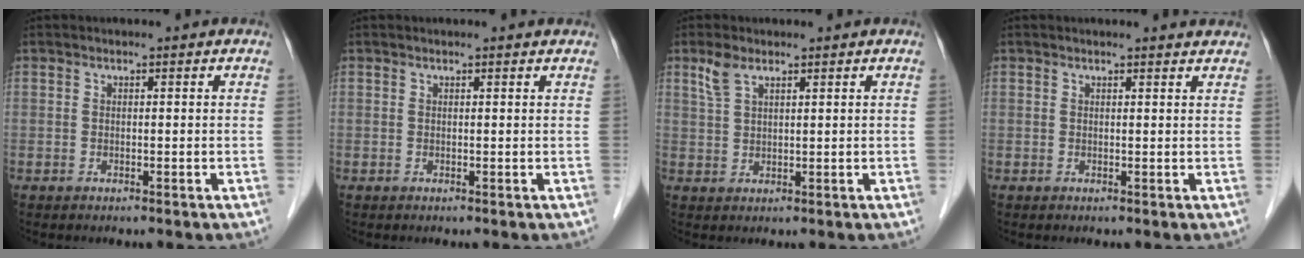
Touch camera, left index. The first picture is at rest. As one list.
[{"total": 1.5, "force": [1.5, 0.1, 0.3], "torque": [-0.012, 0.007, 0.012]}, {"total": 2.9, "force": [2.0, 1.0, 1.8], "torque": [-0.049, 0.011, 0.049]}, {"total": 3.6, "force": [3.5, 0.4, 0.7], "torque": [-0.013, 0.001, 0.027]}]